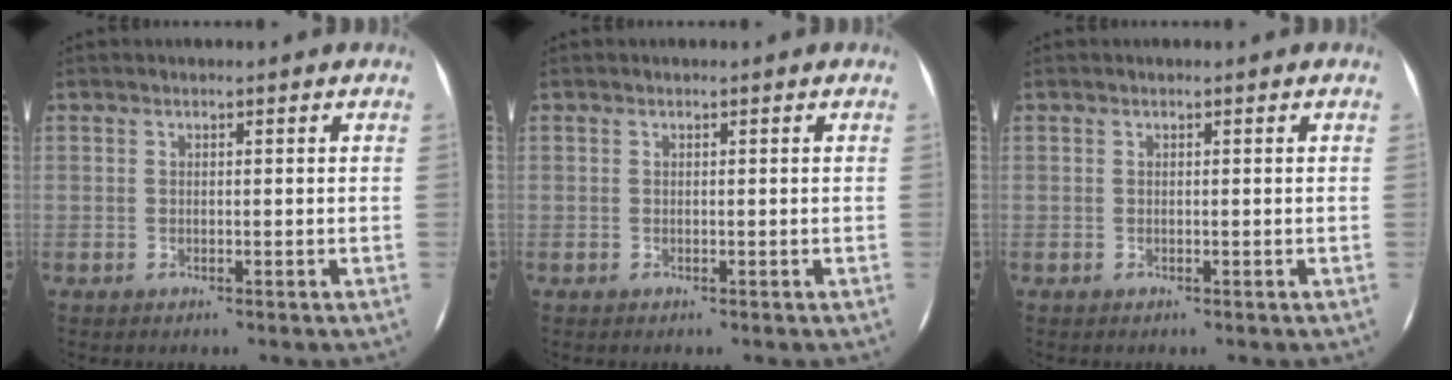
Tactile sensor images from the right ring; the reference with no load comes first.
{"total": 0.0}
{"total": 0.0}